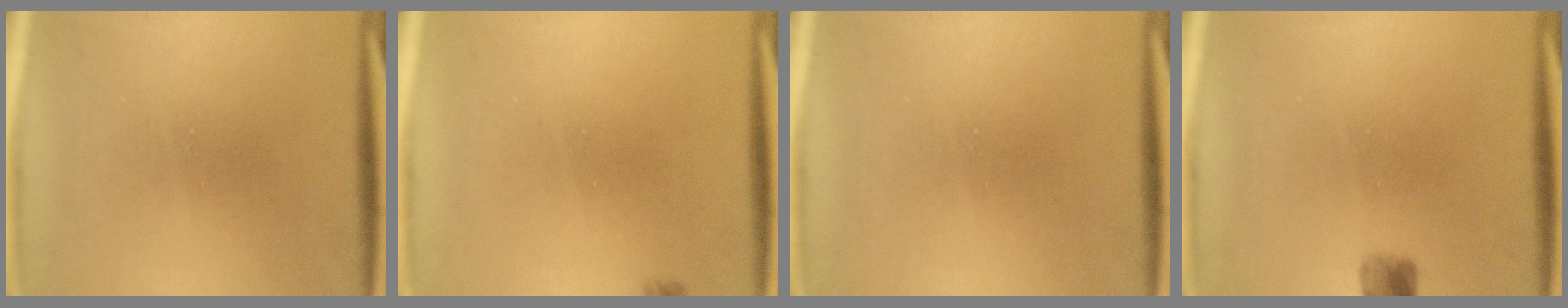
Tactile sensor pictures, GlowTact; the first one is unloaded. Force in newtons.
{"total": 1.1}
{"total": 0.0}
{"total": 2.4}